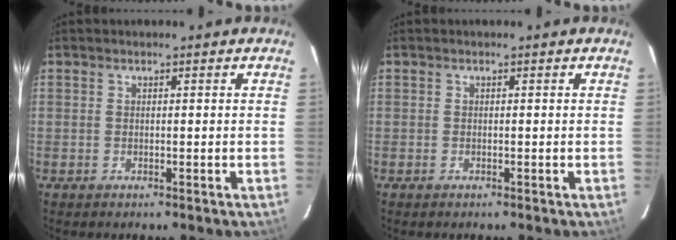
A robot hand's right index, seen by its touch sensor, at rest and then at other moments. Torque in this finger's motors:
{"motor_torque": [-0.07, -0.02, -0.03, 0.00]}